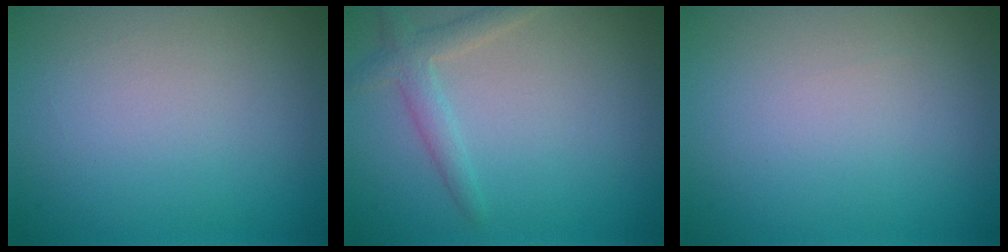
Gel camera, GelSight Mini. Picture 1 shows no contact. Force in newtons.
{"total": 2.2, "press": 2.2, "slide": 0.2}
{"total": 0.0}